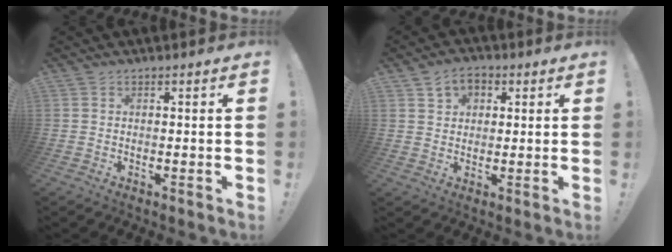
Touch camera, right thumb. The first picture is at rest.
{"total": 5.8, "force": [2.6, 4.1, 3.1], "torque": [-0.039, -0.004, 0.046]}